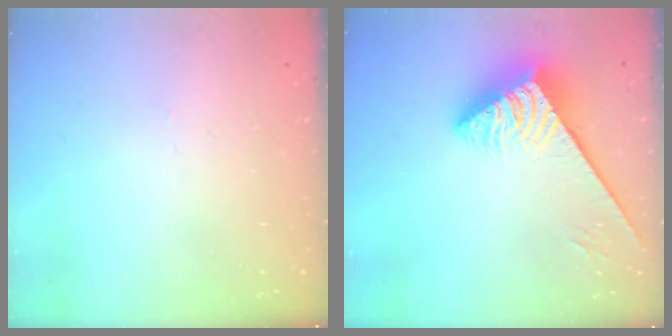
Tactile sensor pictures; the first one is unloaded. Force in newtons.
{"total": 5.0, "press": 5.0, "slide": 0.4}